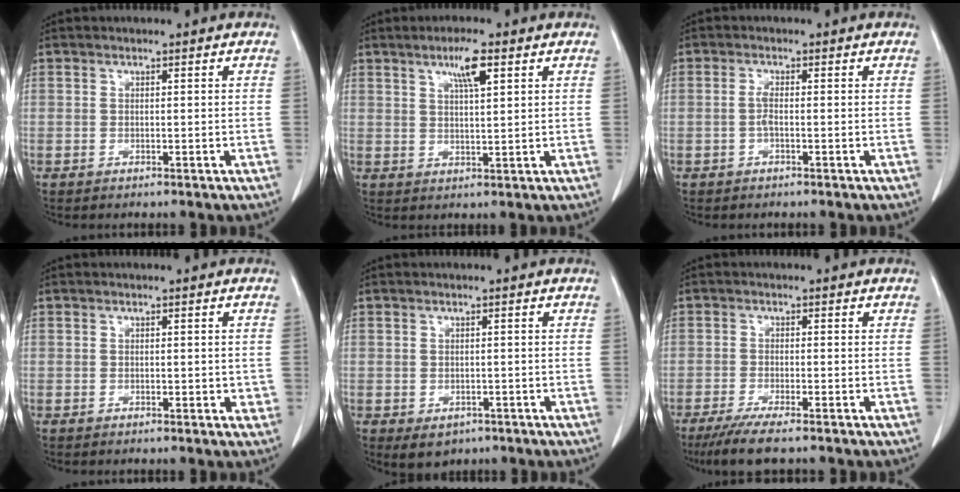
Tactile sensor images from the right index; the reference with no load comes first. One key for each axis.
{"total": 4.8, "fx": 2.5, "fy": 0.4, "fz": 4.1, "tx": -0.072, "ty": 0.002, "tz": 0.043}
{"total": 1.4, "fx": -0.4, "fy": 0.1, "fz": 1.4, "tx": -0.028, "ty": 0.002, "tz": -0.007}
{"total": 1.7, "fx": -0.1, "fy": 1.1, "fz": 1.4, "tx": -0.012, "ty": 0.001, "tz": 0.001}
{"total": 3.2, "fx": -1.6, "fy": 2.3, "fz": 1.4, "tx": -0.016, "ty": -0.001, "tz": -0.011}
{"total": 6.0, "fx": -4.5, "fy": 0.2, "fz": 3.9, "tx": -0.067, "ty": -0.014, "tz": -0.075}